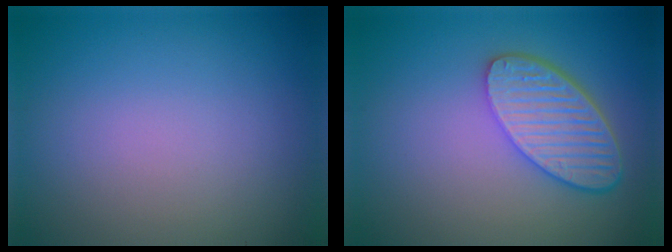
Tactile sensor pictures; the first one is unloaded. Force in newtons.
{"total": 5.6, "press": 4.5, "slide": 3.4}